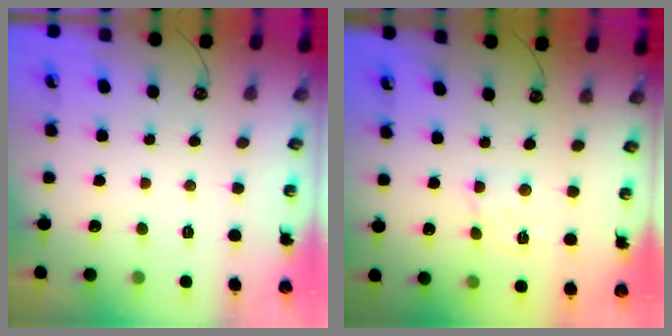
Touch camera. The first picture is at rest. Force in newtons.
{"total": 2.8, "press": 2.7, "slide": 0.6}